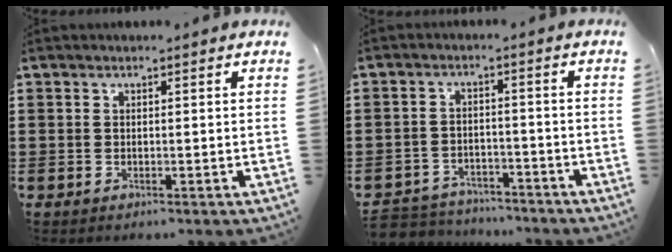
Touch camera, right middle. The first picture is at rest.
{"total": 4.2, "force": [-4.1, 0.9, -0.2], "torque": [-0.011, 0.001, -0.089]}